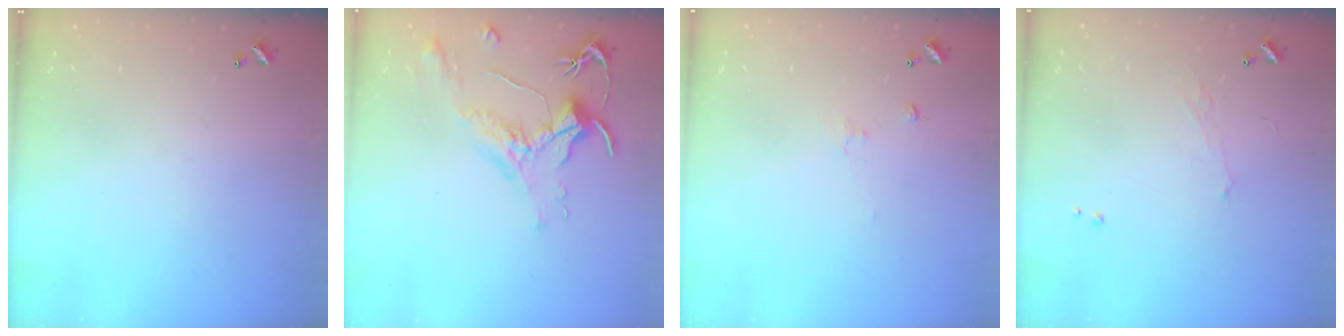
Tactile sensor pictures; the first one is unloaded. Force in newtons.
{"total": 1.6, "press": 1.5, "slide": 0.7}
{"total": 1.1, "press": 0.9, "slide": 0.5}
{"total": 0.7, "press": 0.0, "slide": 0.7}